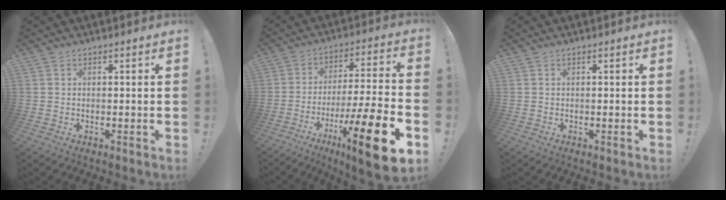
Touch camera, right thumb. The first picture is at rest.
{"total": 20.7, "force": [-10.6, 2.7, 17.6], "torque": [-0.277, 0.057, -0.171]}
{"total": 0.0}